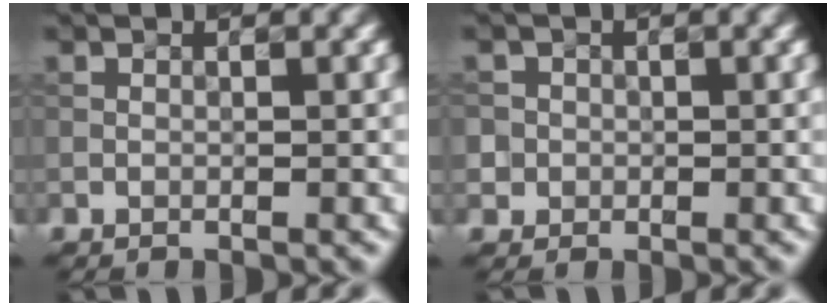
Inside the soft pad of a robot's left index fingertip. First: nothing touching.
{"total": 2.6, "force": [0.1, 2.5, 0.5], "torque": [0.000, 0.016, -0.003]}